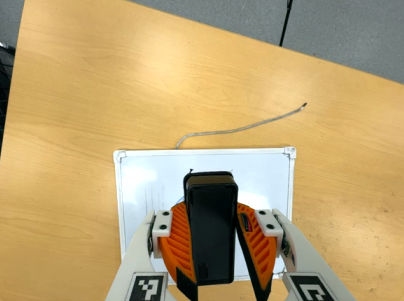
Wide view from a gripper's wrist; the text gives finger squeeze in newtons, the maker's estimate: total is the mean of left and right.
{"total": 8.6, "left": 8.9, "right": 8.3}